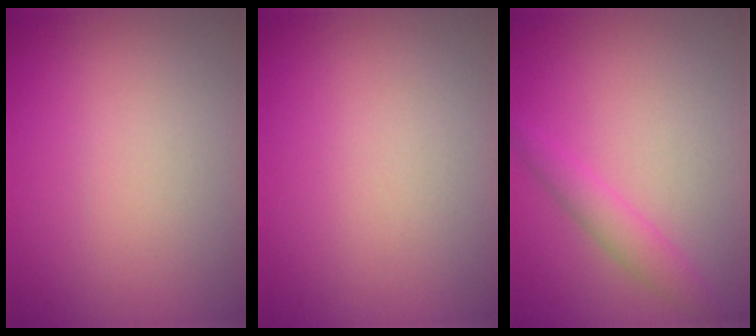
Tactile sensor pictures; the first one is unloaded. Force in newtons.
{"total": 0.0}
{"total": 1.9, "press": 1.9, "slide": 0.1}